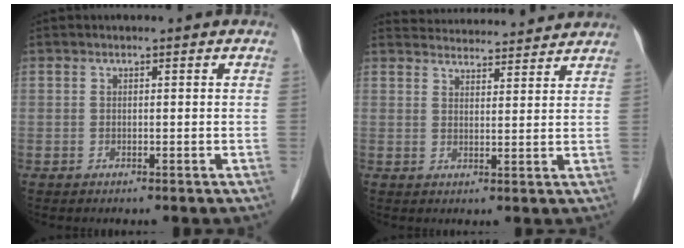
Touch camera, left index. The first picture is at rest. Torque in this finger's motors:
{"motor_torque": [-0.38, -0.12, -1.05, -0.19]}